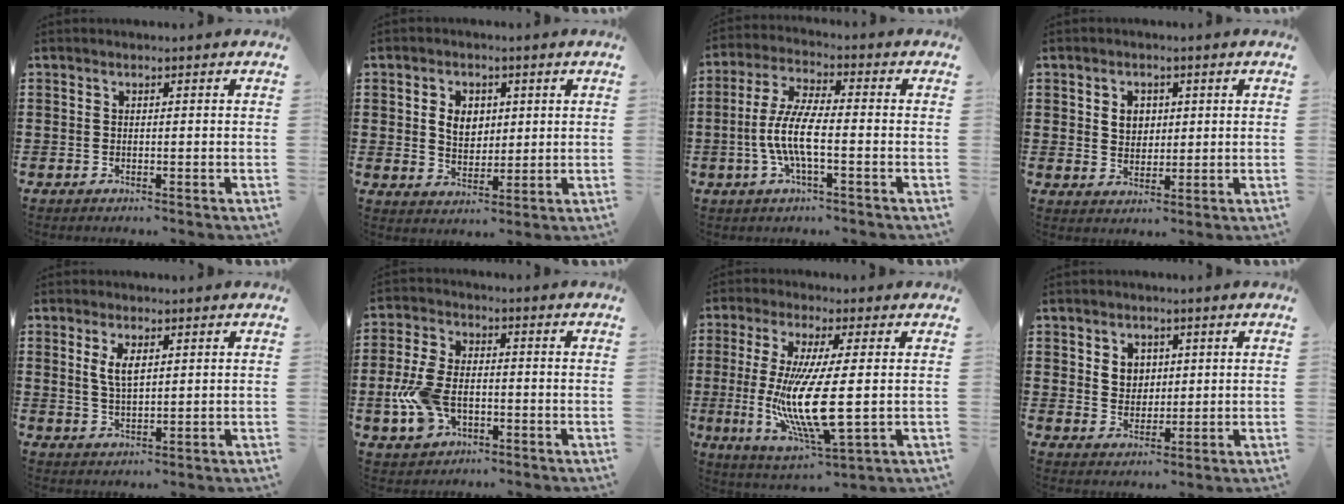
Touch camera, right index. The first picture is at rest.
{"total": 4.4, "force": [0.9, 3.4, 2.7], "torque": [-0.055, 0.009, 0.012]}
{"total": 7.6, "force": [-2.1, 1.9, 7.0], "torque": [-0.170, -0.015, -0.050]}
{"total": 3.3, "force": [0.9, 2.7, 1.7], "torque": [-0.034, 0.007, 0.012]}
{"total": 3.6, "force": [1.2, 1.5, 3.1], "torque": [-0.065, 0.005, 0.021]}
{"total": 8.1, "force": [-2.3, 5.0, 6.0], "torque": [-0.150, -0.001, -0.046]}
{"total": 12.2, "force": [0.1, 2.2, 12.0], "torque": [-0.255, -0.023, -0.002]}
{"total": 3.5, "force": [1.4, 3.0, 1.2], "torque": [-0.027, 0.008, 0.022]}